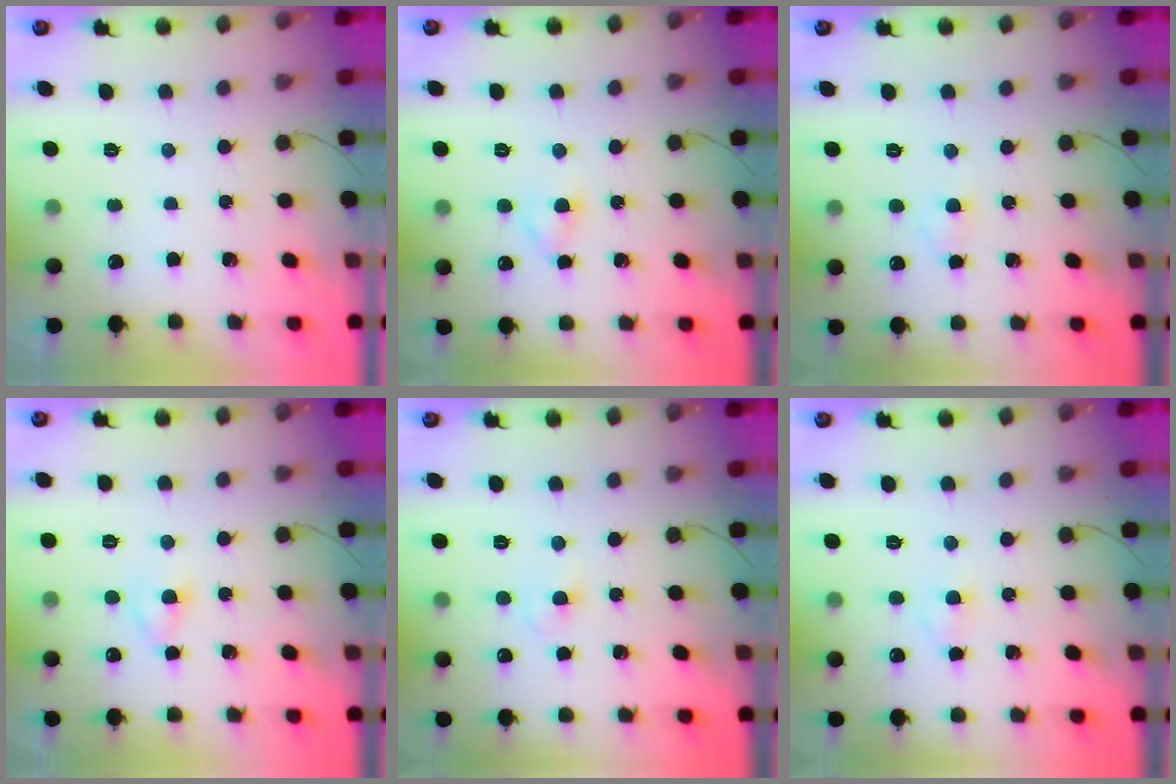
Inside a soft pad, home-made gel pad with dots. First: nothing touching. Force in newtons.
{"total": 2.8, "press": 2.6, "slide": 1.1}
{"total": 1.8, "press": 1.5, "slide": 0.9}
{"total": 3.3, "press": 3.0, "slide": 1.3}
{"total": 2.5, "press": 2.3, "slide": 1.0}
{"total": 1.9, "press": 1.7, "slide": 0.8}